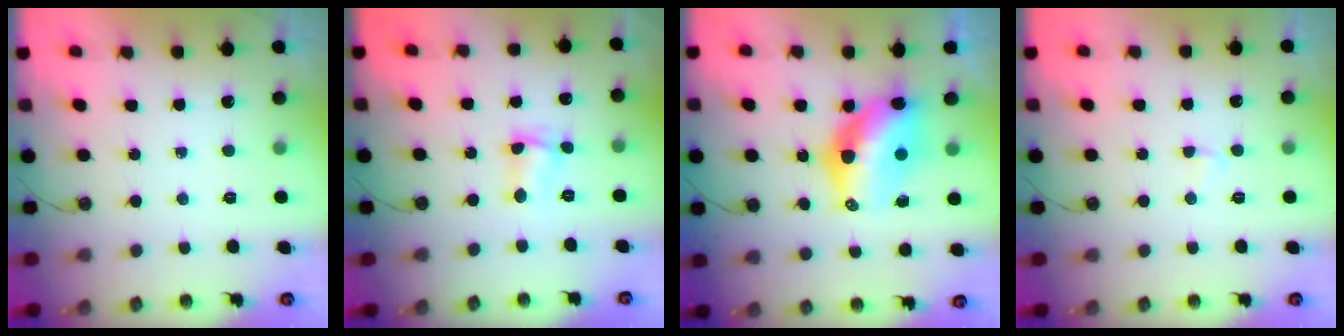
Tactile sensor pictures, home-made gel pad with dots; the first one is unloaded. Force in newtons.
{"total": 4.0, "press": 3.2, "slide": 2.4}
{"total": 12.8, "press": 12.8, "slide": 1.2}
{"total": 2.6, "press": 2.6, "slide": 0.2}